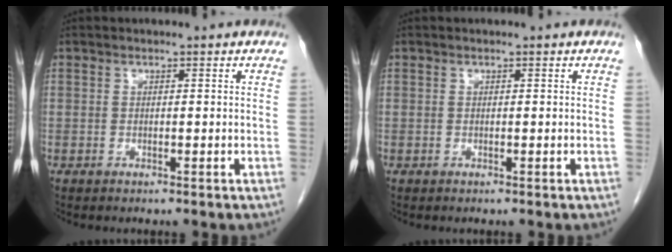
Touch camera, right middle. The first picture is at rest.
{"total": 0.0}